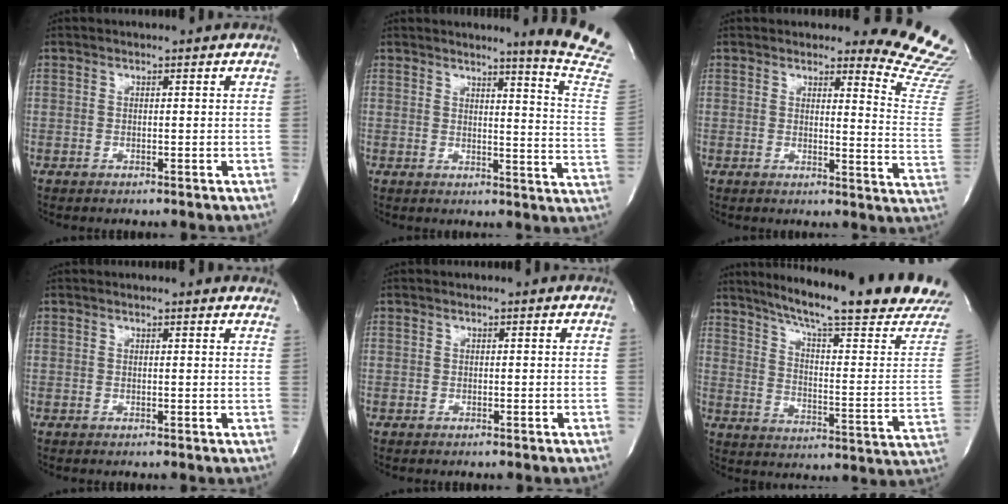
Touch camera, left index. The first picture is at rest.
{"total": 11.7, "force": [10.2, -2.6, 5.1], "torque": [-0.065, -0.108, 0.101]}
{"total": 12.1, "force": [12.0, 0.1, 1.1], "torque": [0.015, -0.153, 0.097]}
{"total": 4.6, "force": [4.3, 0.8, 1.2], "torque": [-0.014, 0.000, 0.030]}
{"total": 0.0}
{"total": 24.1, "force": [20.2, -0.3, 13.1], "torque": [-0.201, -0.060, 0.268]}